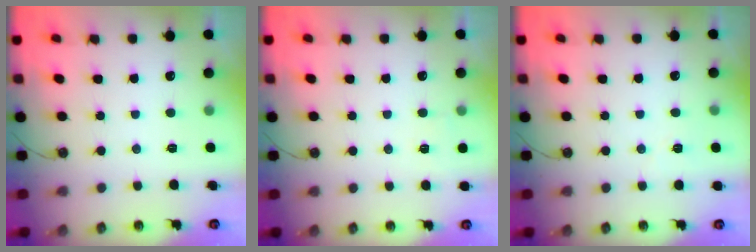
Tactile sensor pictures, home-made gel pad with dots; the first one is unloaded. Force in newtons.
{"total": 2.3, "press": 2.3, "slide": 0.4}
{"total": 3.3, "press": 3.1, "slide": 1.0}